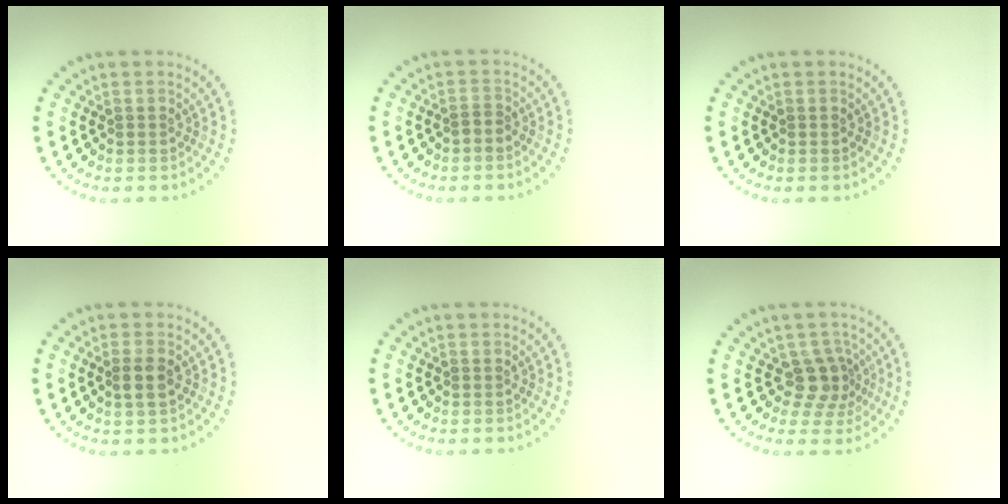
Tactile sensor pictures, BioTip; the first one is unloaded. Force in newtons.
{"total": 0.6, "press": 0.4, "slide": 0.5}
{"total": 0.0}
{"total": 1.8, "press": 1.7, "slide": 0.6}
{"total": 0.0}
{"total": 2.8, "press": 2.2, "slide": 1.8}